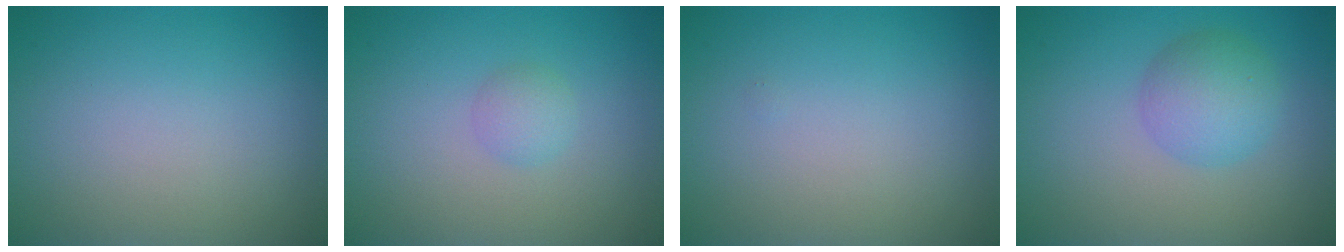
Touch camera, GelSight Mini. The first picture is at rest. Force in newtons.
{"total": 1.3, "press": 1.3, "slide": 0.1}
{"total": 0.0}
{"total": 3.7, "press": 3.7, "slide": 0.1}